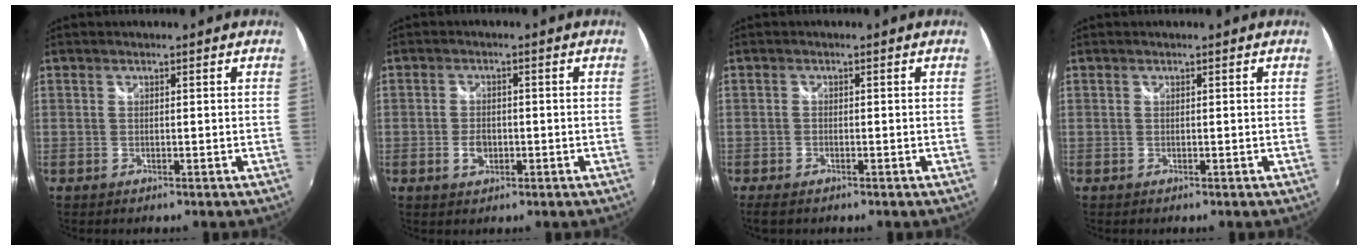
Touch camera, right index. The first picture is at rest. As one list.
[{"total": 3.3, "force": [-1.1, 2.3, 2.1], "torque": [-0.041, -0.002, -0.017]}, {"total": 2.7, "force": [-2.0, 1.2, 1.4], "torque": [-0.035, -0.010, -0.037]}, {"total": 0.0}]